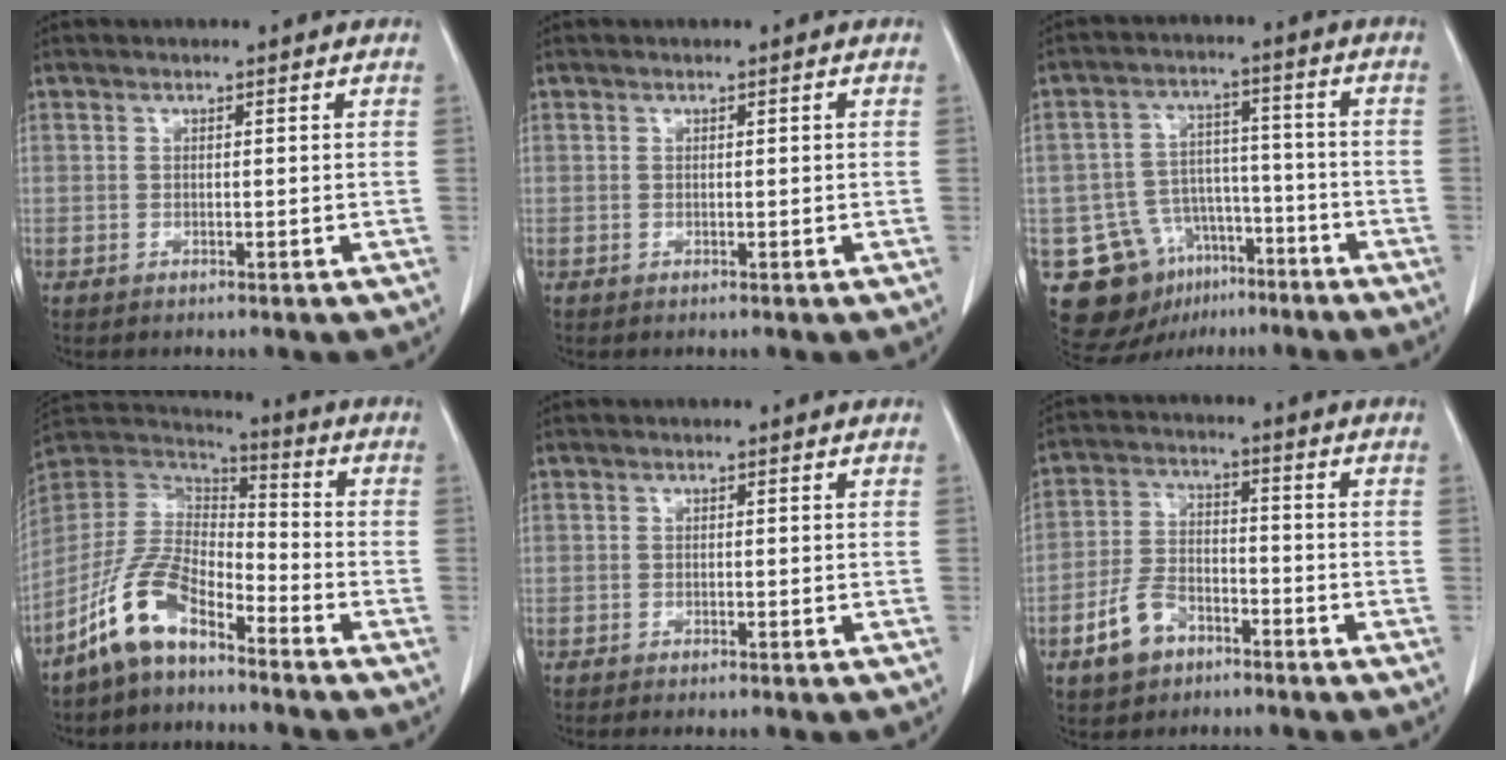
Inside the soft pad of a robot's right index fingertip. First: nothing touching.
{"total": 0.0}
{"total": 12.0, "force": [-6.7, 8.9, 4.4], "torque": [-0.076, 0.036, -0.096]}
{"total": 11.2, "force": [-7.7, 4.2, 6.9], "torque": [-0.162, 0.015, -0.156]}
{"total": 1.7, "force": [-1.5, 0.0, 0.9], "torque": [-0.017, -0.005, -0.018]}
{"total": 7.4, "force": [-4.5, 4.3, 3.9], "torque": [-0.096, 0.008, -0.079]}